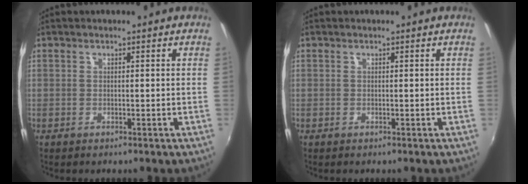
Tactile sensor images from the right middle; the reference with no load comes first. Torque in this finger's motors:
{"motor_torque": [0.00, 0.00, 0.00, -0.01]}